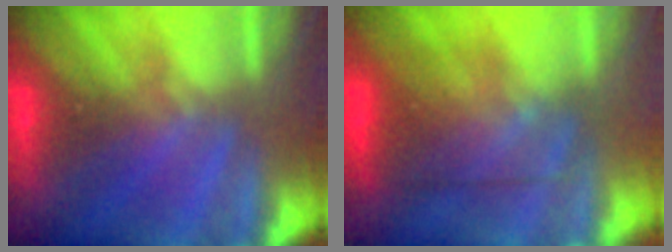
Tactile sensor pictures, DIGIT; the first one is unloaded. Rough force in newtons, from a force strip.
{"total": 3.5}